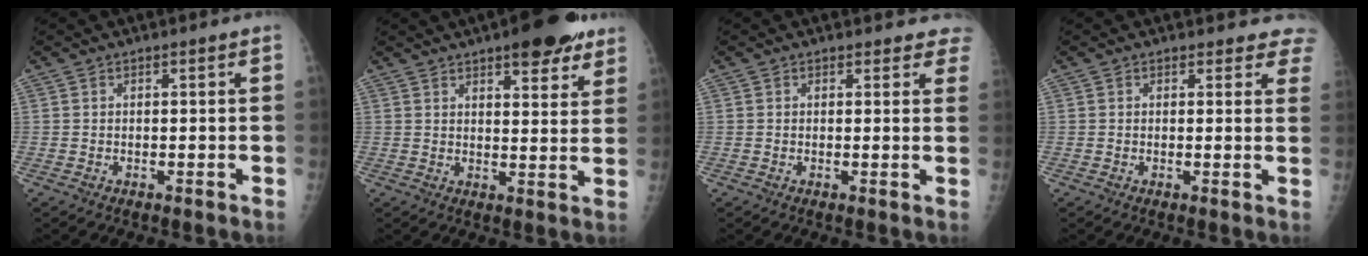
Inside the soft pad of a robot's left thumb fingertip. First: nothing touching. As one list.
[{"total": 11.1, "force": [7.2, 3.9, 7.4], "torque": [-0.065, -0.032, 0.094]}, {"total": 4.6, "force": [4.1, 2.0, 0.2], "torque": [0.040, -0.016, 0.020]}, {"total": 5.6, "force": [5.0, 2.5, 0.2], "torque": [0.047, -0.018, 0.025]}]